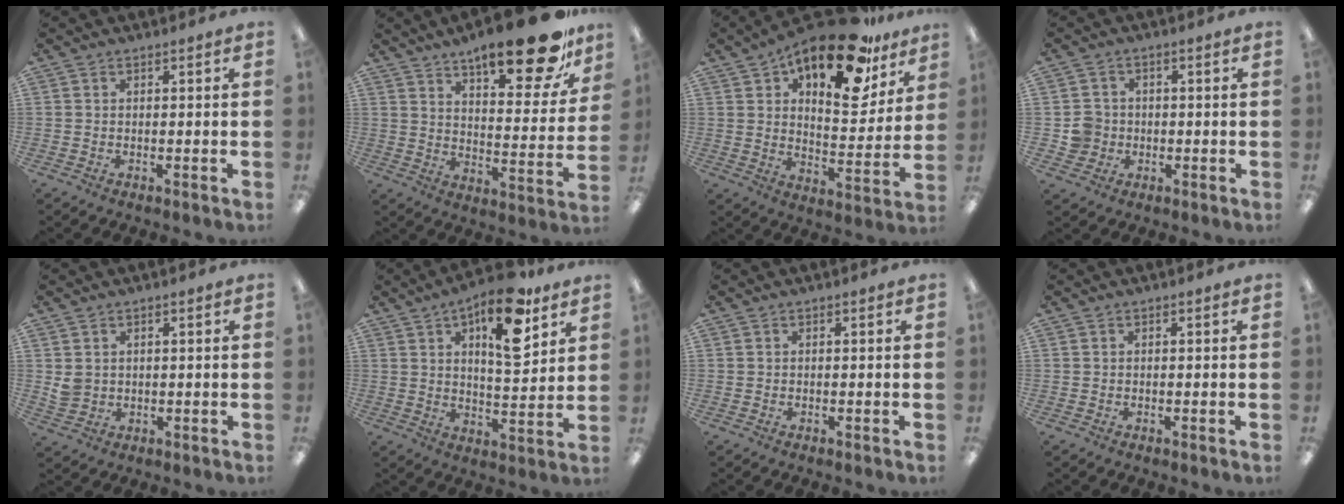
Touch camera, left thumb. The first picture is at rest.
{"total": 20.2, "force": [14.3, 6.3, 12.8], "torque": [-0.175, -0.091, 0.229]}
{"total": 21.8, "force": [14.9, 8.7, 13.4], "torque": [-0.187, -0.093, 0.247]}
{"total": 5.2, "force": [-0.7, 5.1, 0.9], "torque": [-0.015, 0.014, -0.009]}
{"total": 3.2, "force": [1.1, 2.9, 0.8], "torque": [-0.013, 0.001, 0.021]}
{"total": 16.4, "force": [9.1, 6.6, 11.9], "torque": [-0.163, -0.040, 0.145]}
{"total": 0.0}
{"total": 0.0}